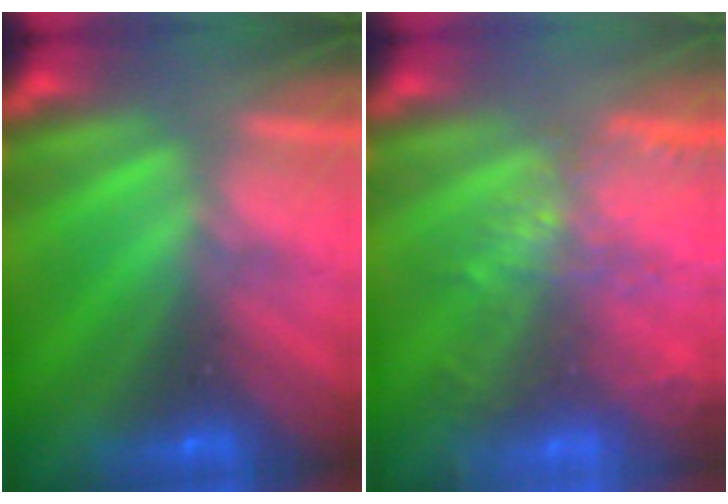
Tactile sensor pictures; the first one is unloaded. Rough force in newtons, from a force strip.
{"total": 7.9}